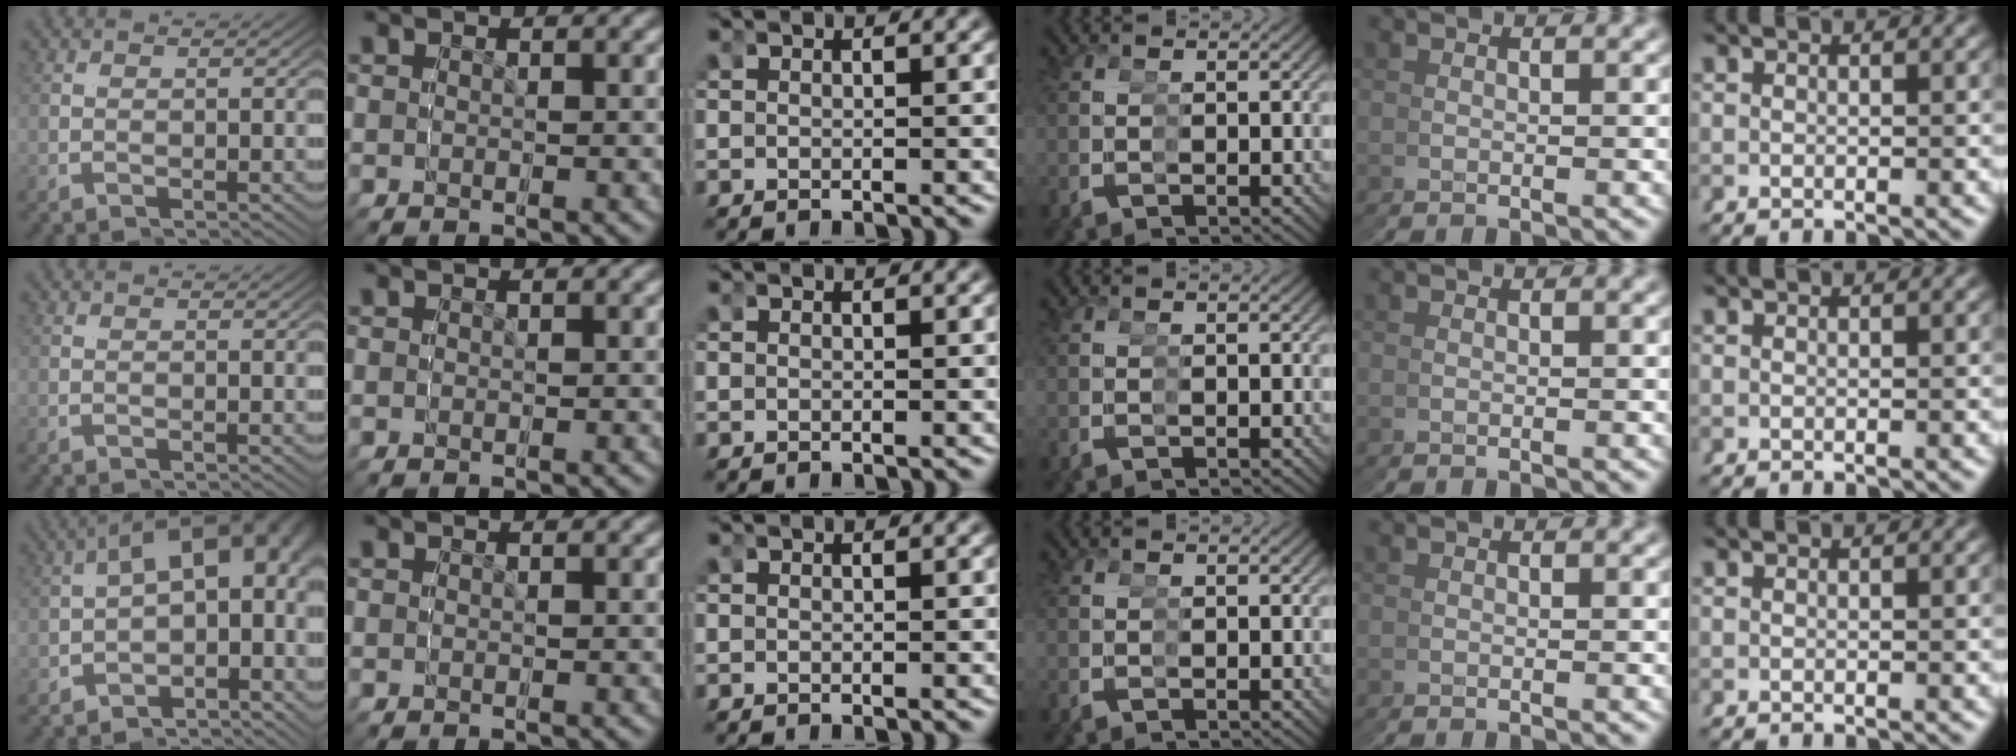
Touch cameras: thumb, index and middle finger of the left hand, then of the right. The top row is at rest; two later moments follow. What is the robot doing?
{"motion": "grasp_and_lifting", "object": "legos"}